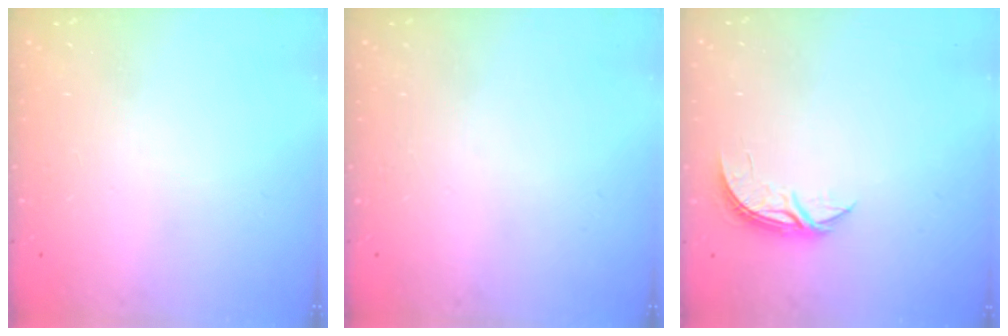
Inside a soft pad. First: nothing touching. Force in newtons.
{"total": 0.0}
{"total": 4.3, "press": 4.3, "slide": 0.3}